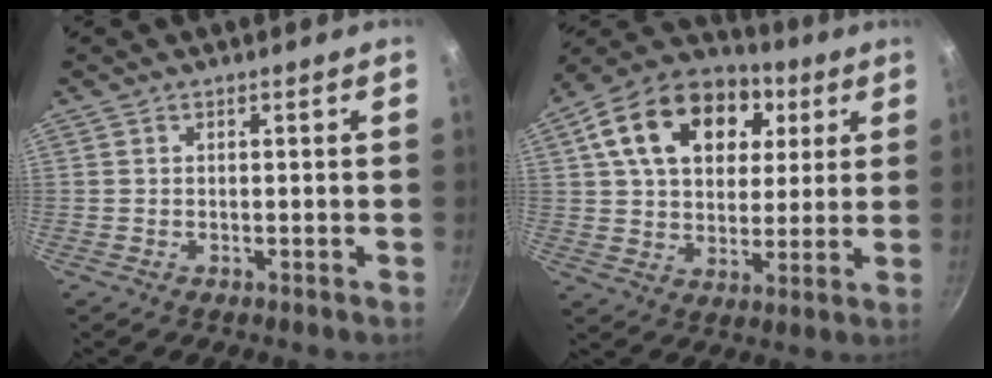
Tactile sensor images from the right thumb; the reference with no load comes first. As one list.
[{"total": 20.7, "force": [7.1, 14.1, 13.3], "torque": [-0.212, 0.011, 0.110]}]